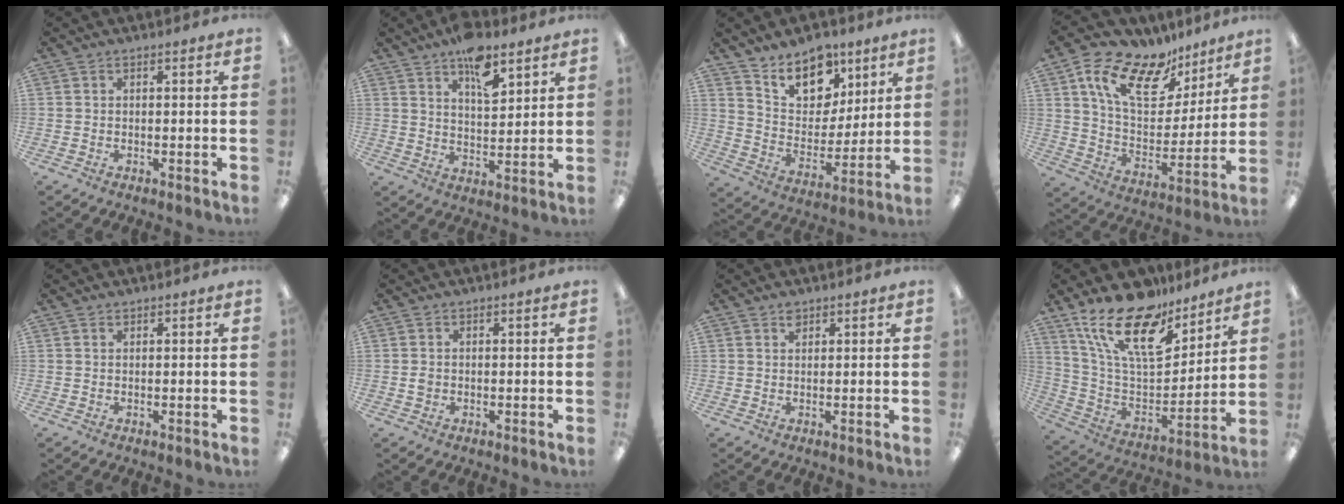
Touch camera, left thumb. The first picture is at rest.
{"total": 10.0, "force": [6.7, 4.5, 5.9], "torque": [-0.078, -0.037, 0.113]}
{"total": 13.6, "force": [9.9, 8.0, 4.7], "torque": [-0.070, -0.068, 0.187]}
{"total": 19.0, "force": [12.4, 9.7, 10.6], "torque": [-0.203, -0.063, 0.225]}
{"total": 0.5, "force": [0.5, 0.2, 0.1], "torque": [-0.002, 0.000, 0.009]}
{"total": 1.2, "force": [0.0, 1.1, 0.5], "torque": [-0.010, 0.005, -0.002]}
{"total": 1.7, "force": [1.3, 0.9, 0.6], "torque": [-0.005, -0.004, 0.023]}
{"total": 21.0, "force": [14.7, 8.8, 12.0], "torque": [-0.237, -0.095, 0.264]}